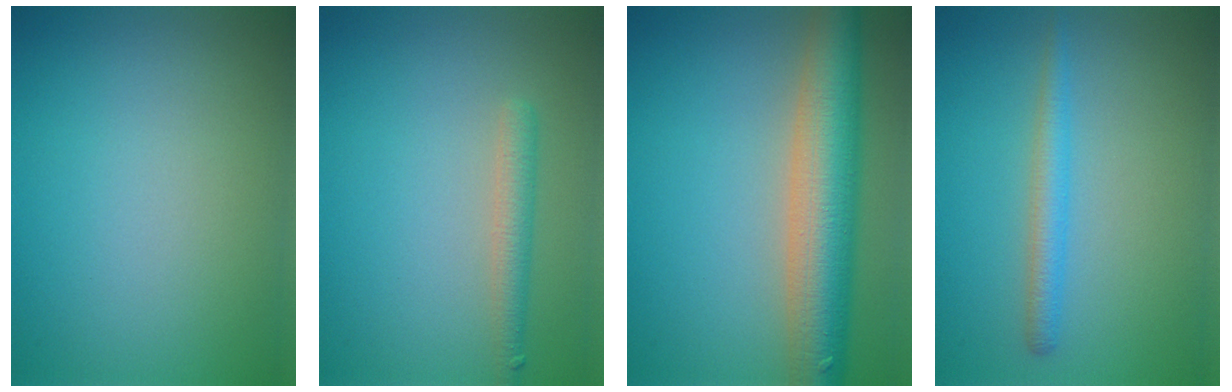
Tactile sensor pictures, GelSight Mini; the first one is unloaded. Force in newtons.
{"total": 2.2, "press": 2.2, "slide": 0.1}
{"total": 8.9, "press": 8.9, "slide": 0.5}
{"total": 2.2, "press": 2.2, "slide": 0.2}